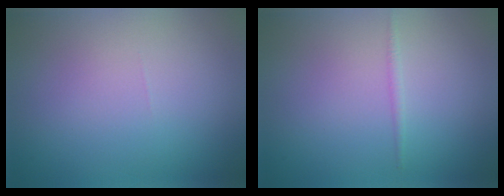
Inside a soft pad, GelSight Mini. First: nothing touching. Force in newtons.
{"total": 0.7, "press": 0.7, "slide": 0.0}